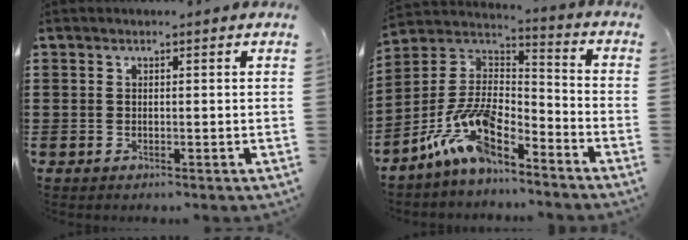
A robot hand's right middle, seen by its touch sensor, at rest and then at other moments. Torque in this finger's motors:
{"motor_torque": [2.14, 0.00, 0.79, 0.21]}